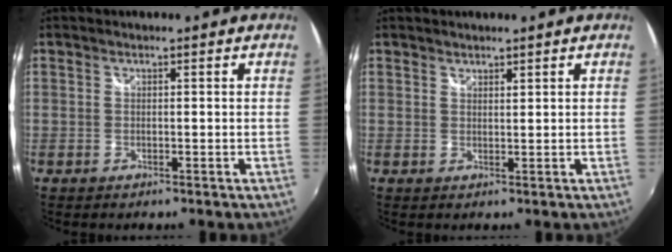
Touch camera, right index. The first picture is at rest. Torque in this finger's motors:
{"motor_torque": [-0.19, -0.08, -0.06, 0.00]}